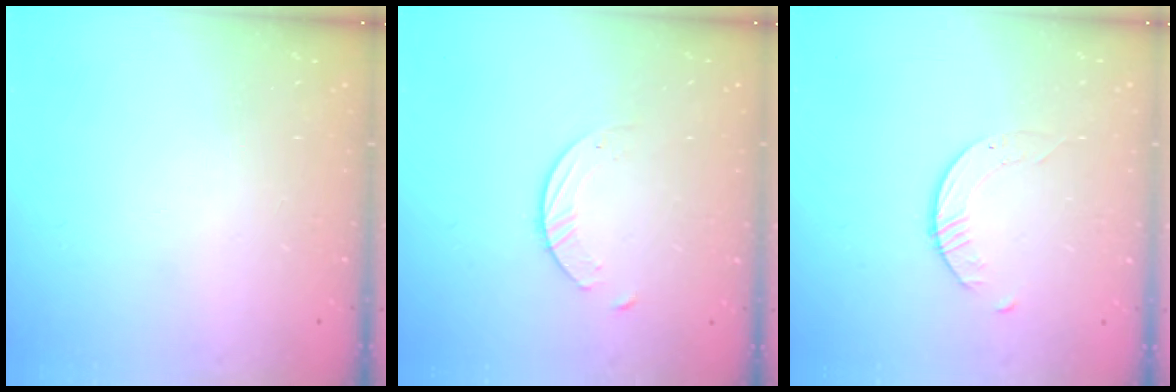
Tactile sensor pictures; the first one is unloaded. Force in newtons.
{"total": 1.4, "press": 1.4, "slide": 0.2}
{"total": 2.8, "press": 2.8, "slide": 0.3}